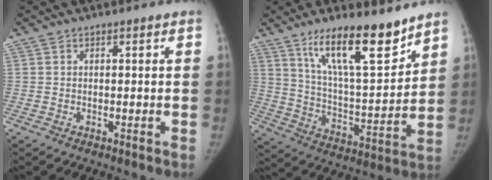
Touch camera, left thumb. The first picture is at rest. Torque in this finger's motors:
{"motor_torque": [0.48, -0.13, 1.41, -1.36, 0.43]}